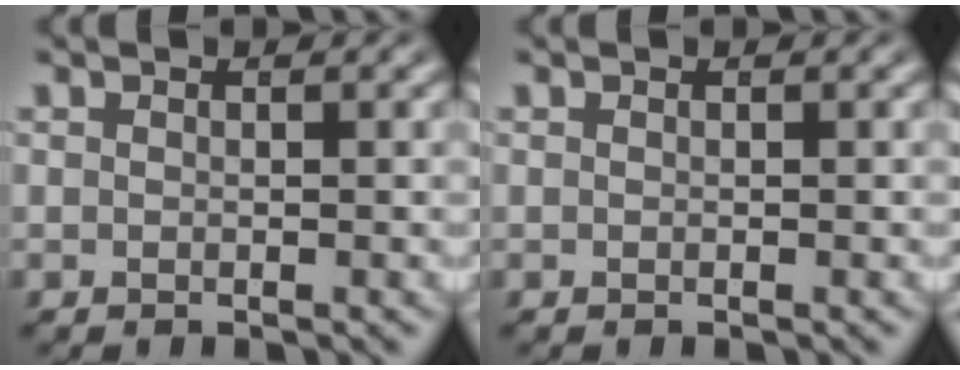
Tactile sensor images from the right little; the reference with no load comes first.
{"total": 0.0}